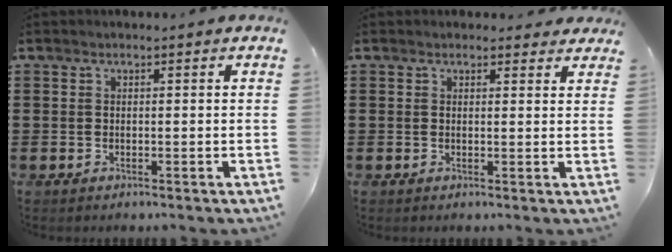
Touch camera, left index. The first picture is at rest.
{"total": 1.6, "force": [1.4, 0.8, 0.3], "torque": [-0.001, 0.003, 0.026]}